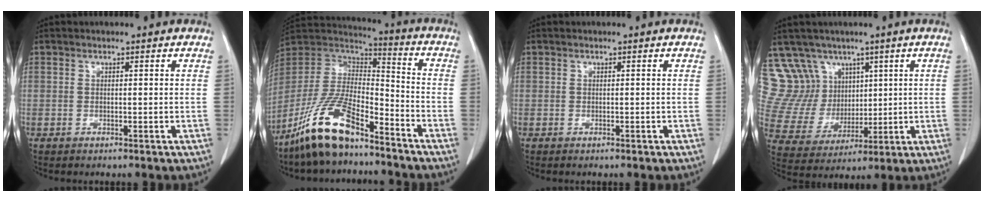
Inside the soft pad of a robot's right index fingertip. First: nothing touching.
{"total": 15.6, "force": [-11.4, 4.0, 9.9], "torque": [-0.202, 0.003, -0.214]}
{"total": 0.0}
{"total": 11.9, "force": [7.3, 9.2, 1.6], "torque": [-0.053, 0.051, 0.163]}